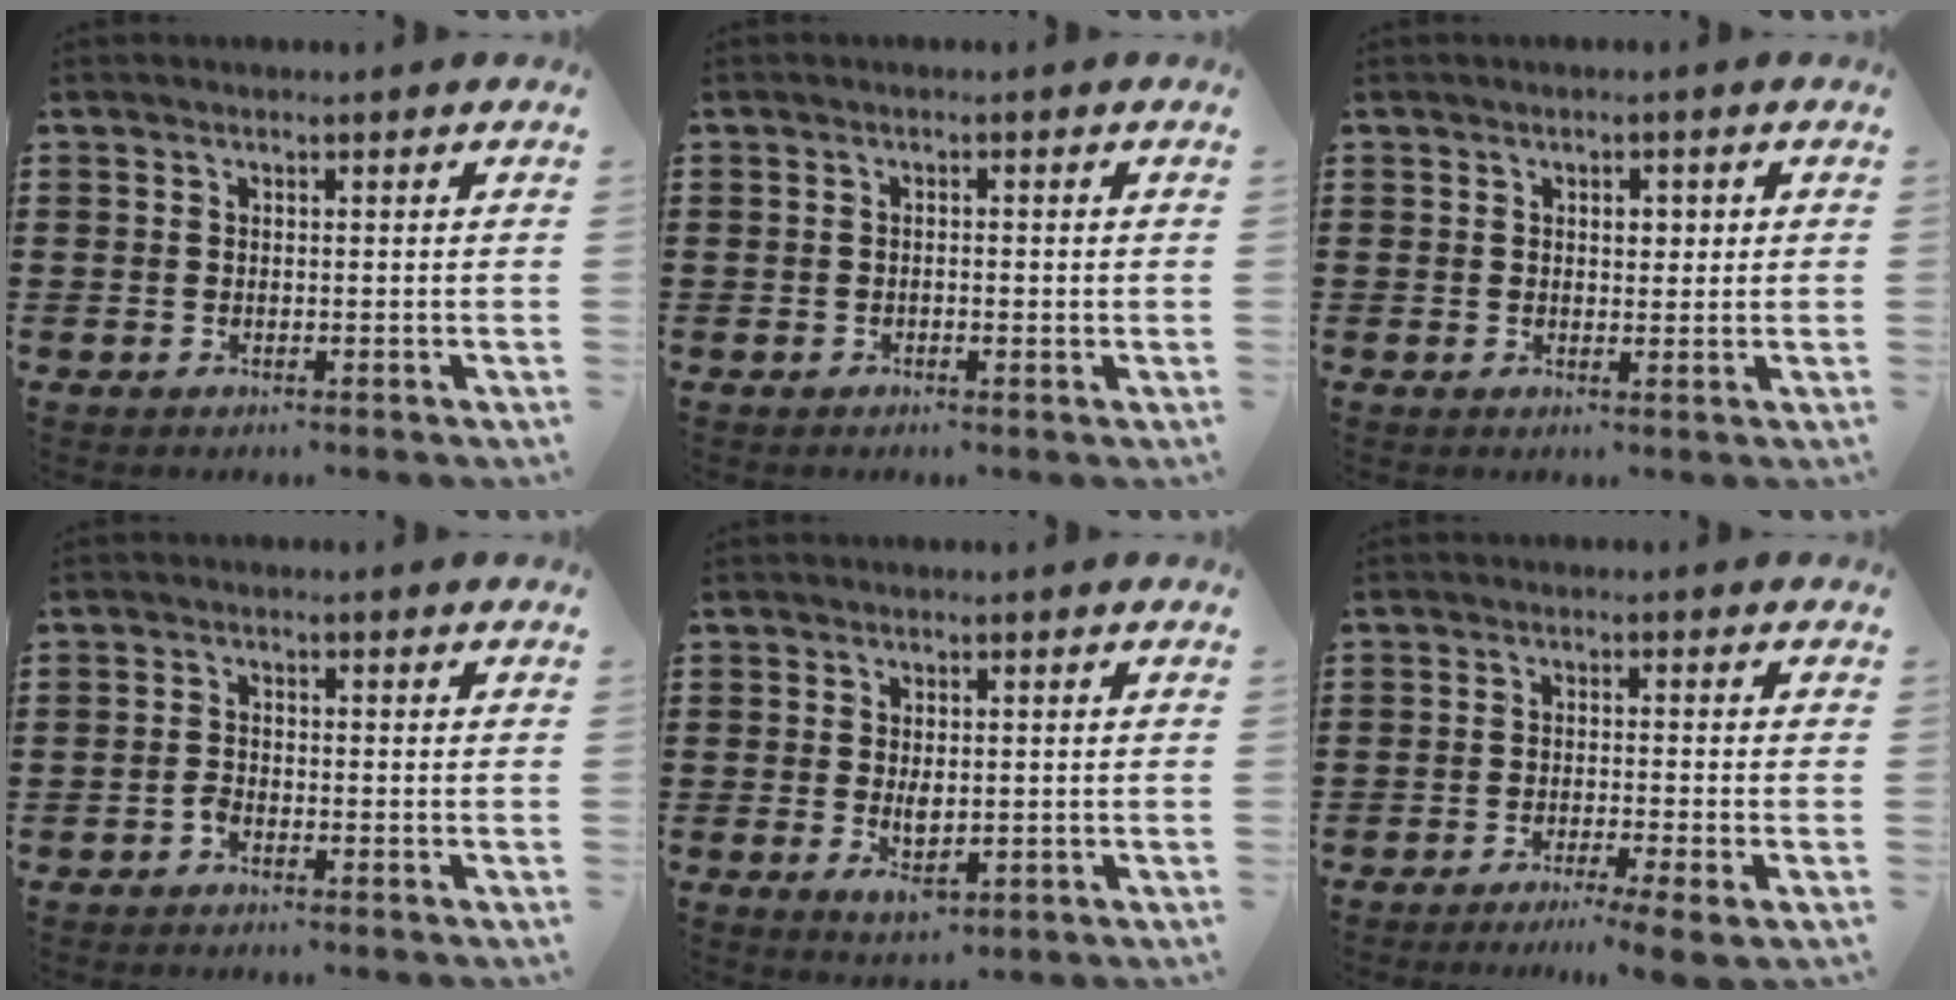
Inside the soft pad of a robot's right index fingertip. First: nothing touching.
{"total": 0.8, "force": [-0.2, 0.2, 0.8], "torque": [-0.015, -0.003, -0.004]}
{"total": 2.2, "force": [0.5, 1.4, 1.6], "torque": [-0.026, 0.007, 0.004]}
{"total": 1.3, "force": [-1.1, 0.5, 0.5], "torque": [-0.014, -0.003, -0.020]}
{"total": 3.2, "force": [-0.3, 1.6, 2.8], "torque": [-0.046, -0.003, -0.007]}
{"total": 2.9, "force": [-2.3, -0.6, 1.6], "torque": [-0.026, -0.008, -0.044]}